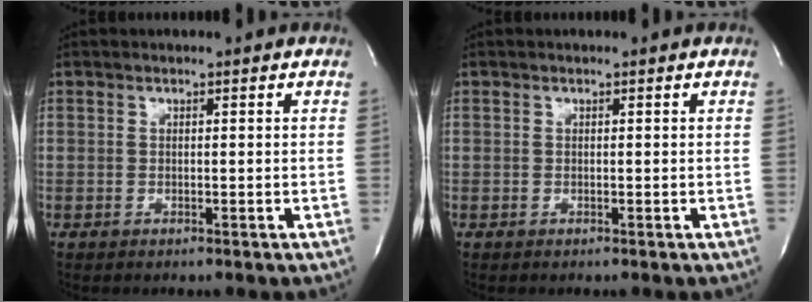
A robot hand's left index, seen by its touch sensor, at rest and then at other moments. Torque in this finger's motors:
{"motor_torque": [-0.07, 0.07, 0.00, 0.00]}